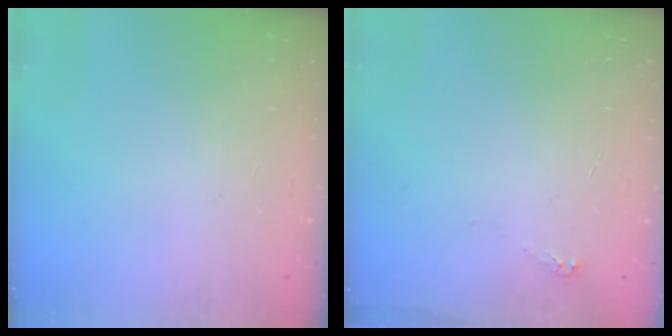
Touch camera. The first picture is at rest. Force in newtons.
{"total": 2.5, "press": 2.5, "slide": 0.3}